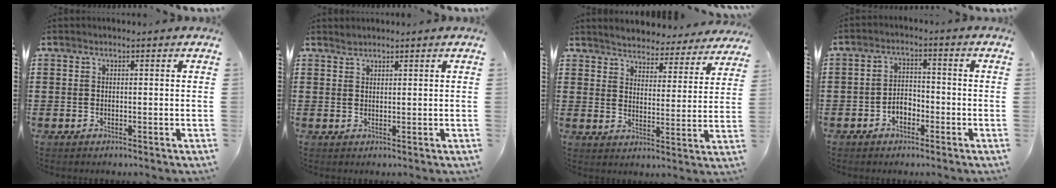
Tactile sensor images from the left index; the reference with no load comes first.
{"total": 1.1, "force": [1.0, 0.3, 0.1], "torque": [-0.003, 0.000, 0.021]}
{"total": 4.1, "force": [4.1, 0.0, -0.3], "torque": [-0.020, -0.036, 0.068]}
{"total": 2.9, "force": [-1.8, 1.7, 1.5], "torque": [-0.031, 0.007, -0.038]}